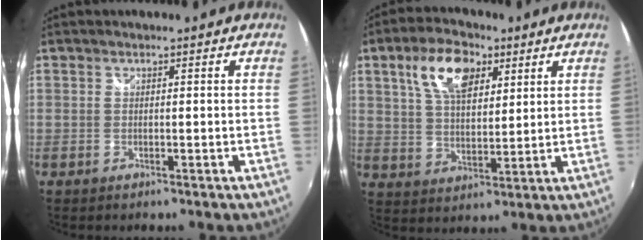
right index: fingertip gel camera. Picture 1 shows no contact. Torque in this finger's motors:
{"motor_torque": [0.48, 0.43, 0.58, 0.14]}